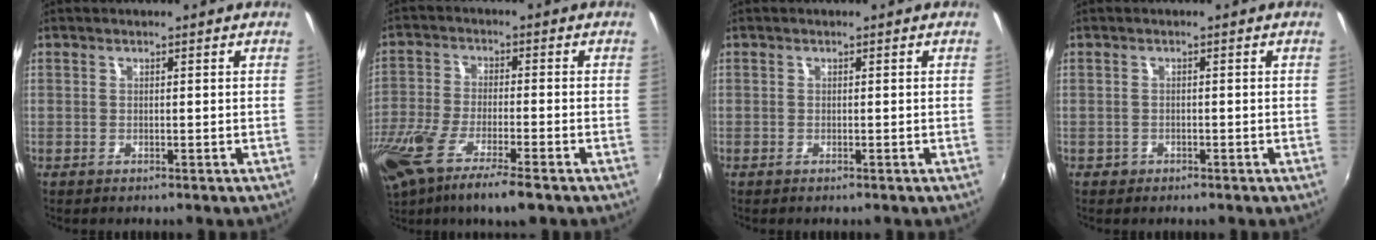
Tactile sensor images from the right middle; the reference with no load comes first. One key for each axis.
{"total": 14.4, "fx": -9.6, "fy": 2.8, "fz": 10.4, "tx": -0.225, "ty": -0.057, "tz": -0.180}
{"total": 0.0}
{"total": 1.4, "fx": -0.9, "fy": 1.1, "fz": 0.3, "tx": -0.011, "ty": -0.001, "tz": -0.012}